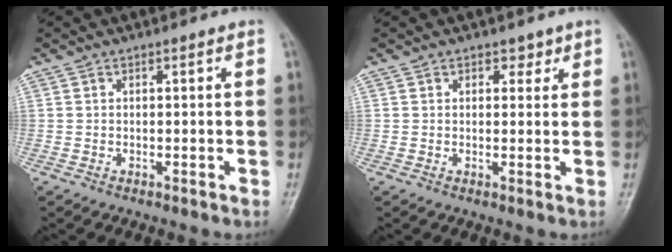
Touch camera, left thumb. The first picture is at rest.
{"total": 2.0, "force": [1.2, 1.4, 0.8], "torque": [0.008, -0.004, 0.013]}